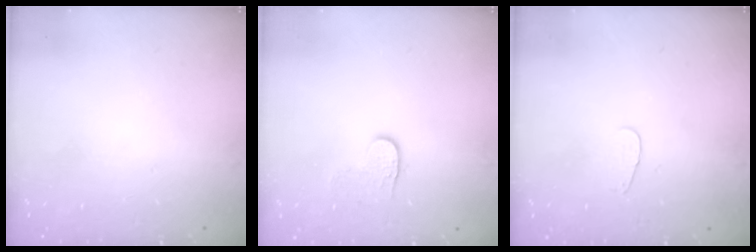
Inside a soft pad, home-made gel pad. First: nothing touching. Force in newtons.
{"total": 4.0, "press": 4.0, "slide": 0.5}
{"total": 3.4, "press": 3.4, "slide": 0.4}